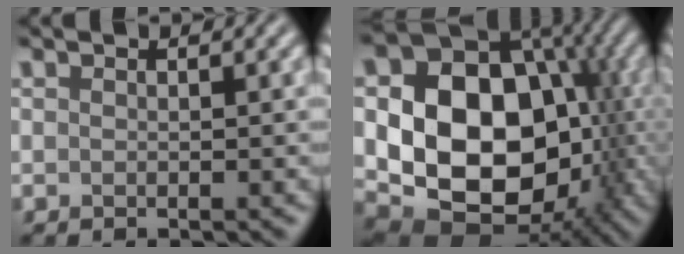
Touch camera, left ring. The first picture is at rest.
{"total": 16.1, "force": [-0.7, 12.1, 10.6], "torque": [-0.150, -0.020, -0.006]}